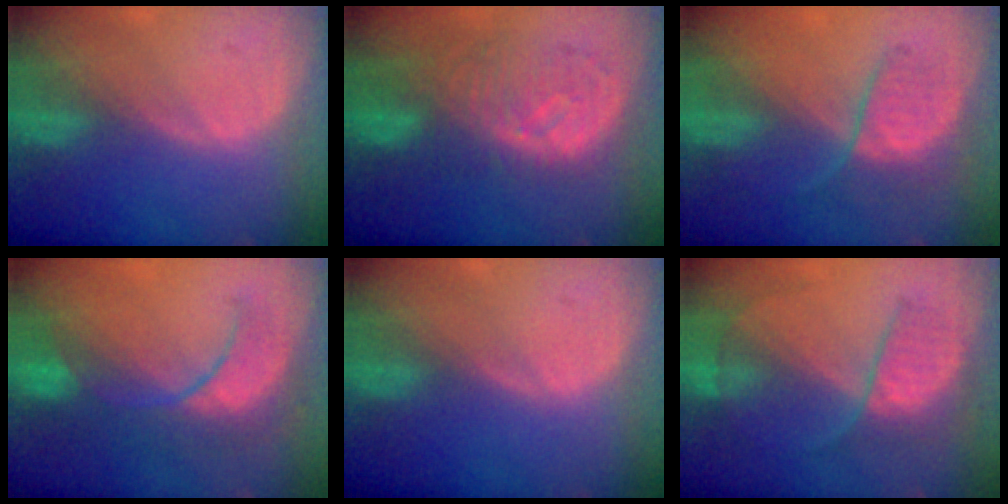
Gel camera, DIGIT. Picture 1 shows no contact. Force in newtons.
{"total": 9.8, "press": 9.0, "slide": 3.8}
{"total": 6.3, "press": 6.0, "slide": 2.0}
{"total": 8.2, "press": 8.1, "slide": 0.8}
{"total": 0.0}
{"total": 6.2, "press": 6.1, "slide": 0.9}